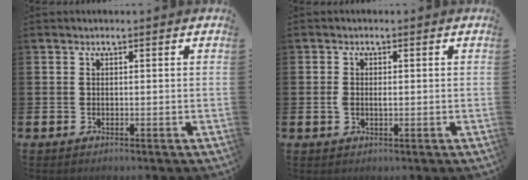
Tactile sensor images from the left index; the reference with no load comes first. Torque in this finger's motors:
{"motor_torque": [0.13, 0.29, -0.05, 0.04]}